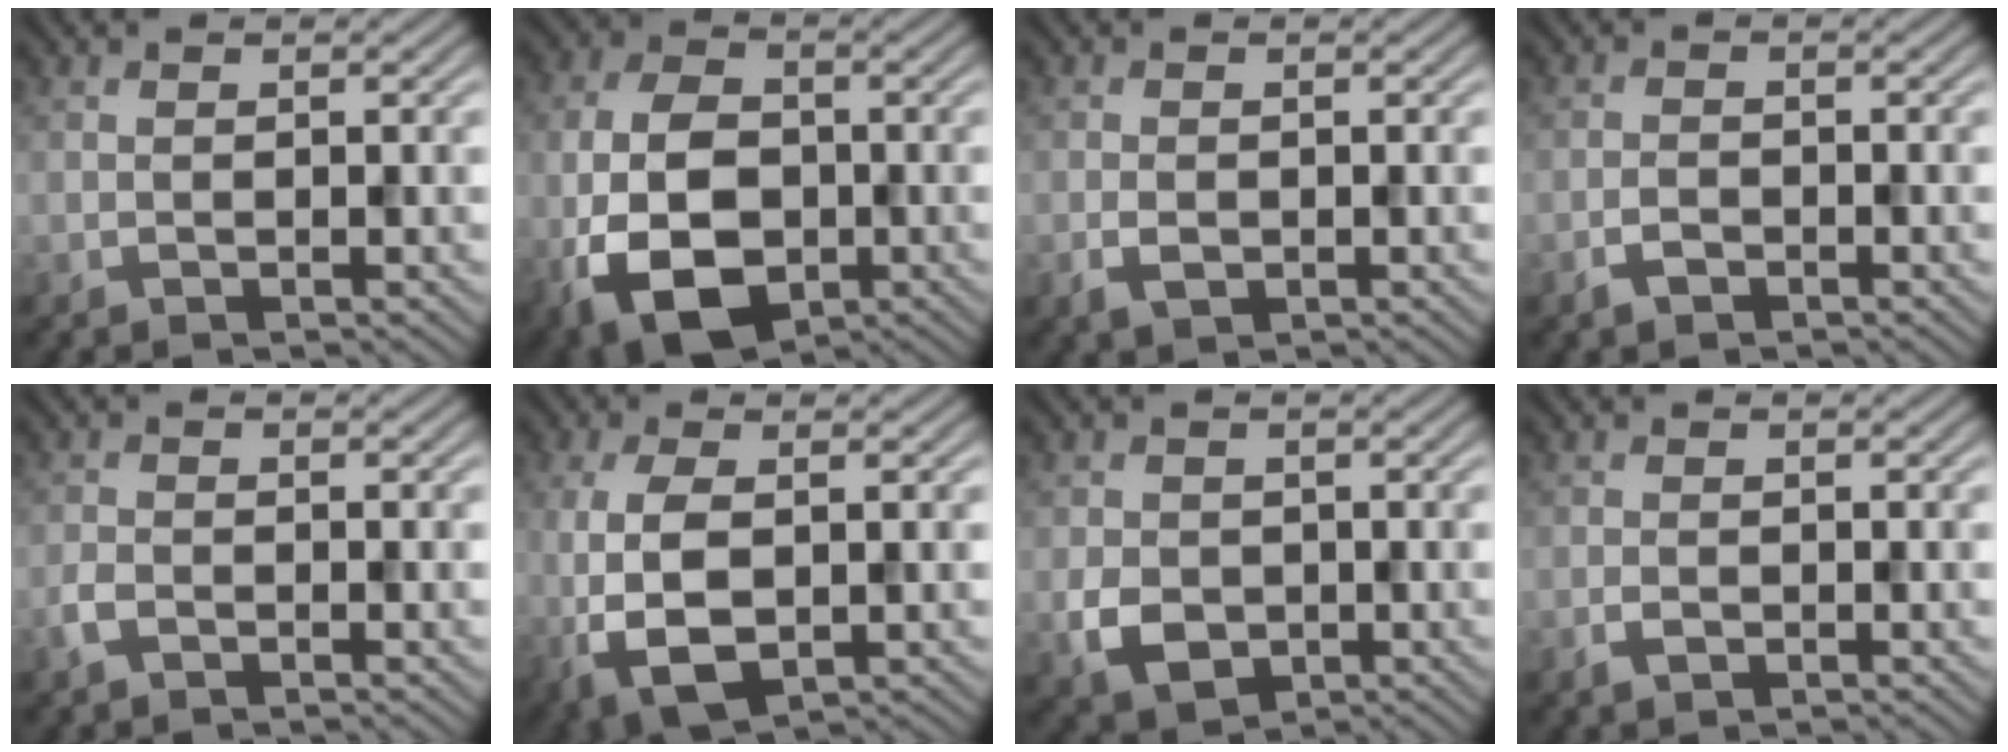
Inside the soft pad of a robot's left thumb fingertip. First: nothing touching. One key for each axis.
{"total": 12.2, "fx": -3.4, "fy": 7.8, "fz": 8.7, "tx": -0.202, "ty": -0.021, "tz": -0.066}
{"total": 2.0, "fx": -0.6, "fy": 1.3, "fz": 1.4, "tx": -0.031, "ty": -0.005, "tz": -0.011}
{"total": 1.8, "fx": -1.2, "fy": 0.9, "fz": 1.0, "tx": -0.018, "ty": 0.000, "tz": -0.026}
{"total": 1.7, "fx": -1.1, "fy": 0.8, "fz": 1.0, "tx": -0.023, "ty": -0.001, "tz": -0.028}
{"total": 7.5, "fx": -1.3, "fy": 3.7, "fz": 6.3, "tx": -0.153, "ty": -0.010, "tz": -0.021}
{"total": 4.5, "fx": -1.0, "fy": 3.6, "fz": 2.4, "tx": -0.058, "ty": -0.011, "tz": -0.020}
{"total": 1.2, "fx": -0.6, "fy": 0.7, "fz": 0.8, "tx": -0.018, "ty": -0.001, "tz": -0.012}